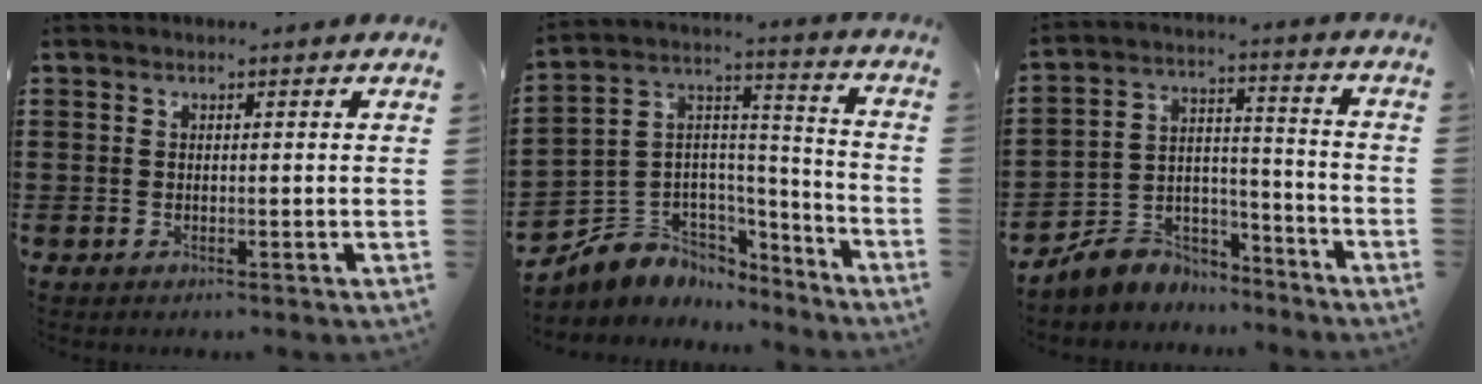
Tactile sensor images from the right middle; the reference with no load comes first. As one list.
[{"total": 6.0, "force": [-3.6, 4.7, -0.7], "torque": [-0.027, -0.017, -0.075]}, {"total": 6.6, "force": [-5.7, 3.2, -0.7], "torque": [-0.004, 0.012, -0.115]}]